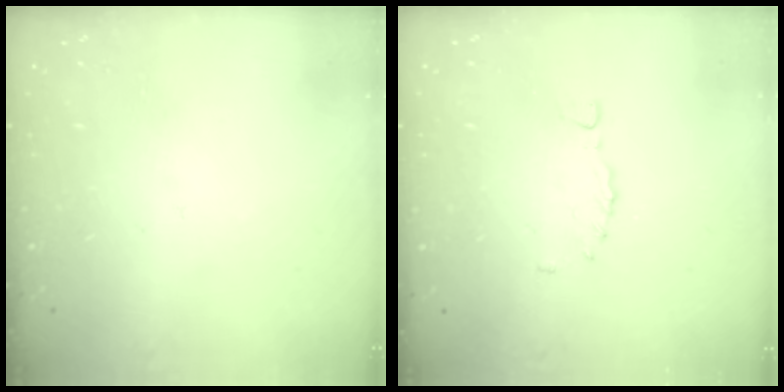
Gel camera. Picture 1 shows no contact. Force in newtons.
{"total": 1.1, "press": 0.9, "slide": 0.7}